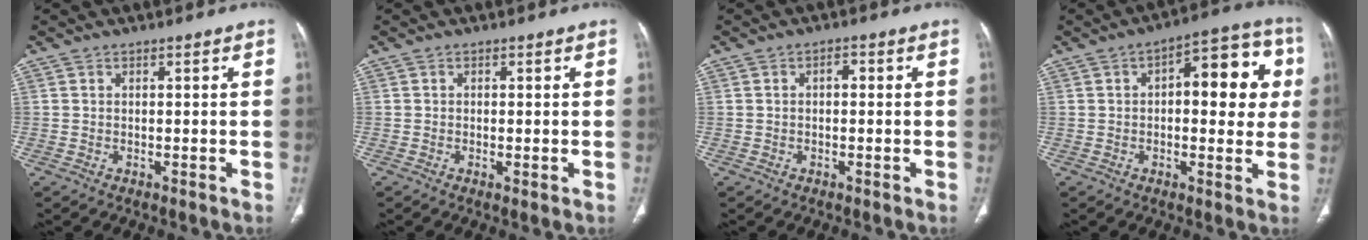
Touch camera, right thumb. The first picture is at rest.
{"total": 1.1, "force": [-0.3, 0.4, 1.0], "torque": [-0.020, -0.004, -0.005]}
{"total": 1.6, "force": [0.1, 0.9, 1.3], "torque": [-0.019, 0.010, 0.000]}
{"total": 14.8, "force": [2.4, 6.9, 12.8], "torque": [-0.122, 0.026, 0.027]}